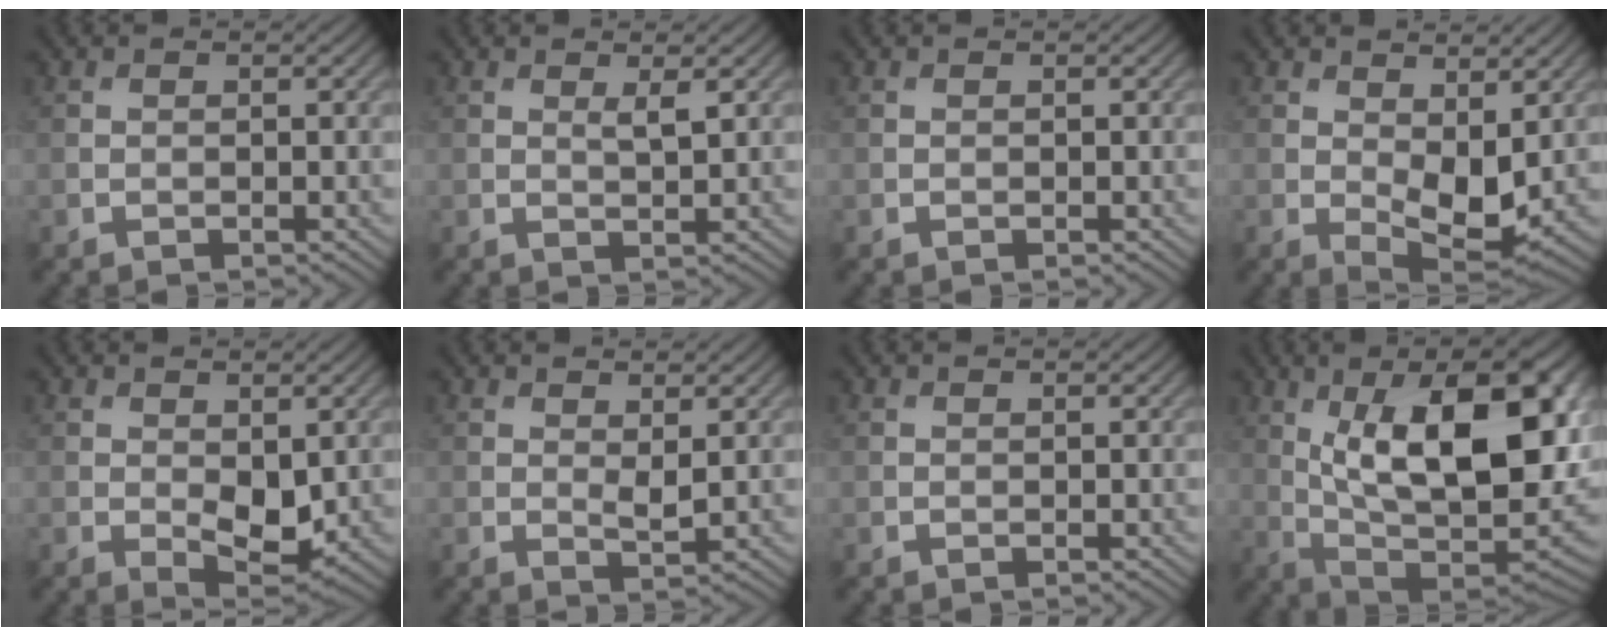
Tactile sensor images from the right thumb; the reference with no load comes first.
{"total": 1.6, "force": [0.9, 0.2, 1.4], "torque": [-0.030, -0.003, 0.015]}
{"total": 0.0}
{"total": 6.4, "force": [0.7, 3.3, 5.4], "torque": [-0.101, -0.011, 0.019]}
{"total": 4.5, "force": [-0.2, 2.3, 3.8], "torque": [-0.069, -0.013, 0.003]}
{"total": 1.8, "force": [0.7, 0.6, 1.5], "torque": [-0.032, -0.007, 0.015]}
{"total": 0.0}
{"total": 19.8, "force": [4.7, 8.9, 17.1], "torque": [-0.266, 0.018, 0.075]}